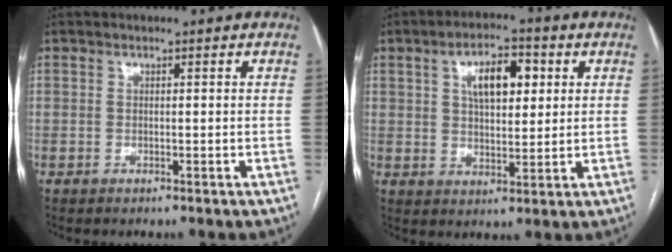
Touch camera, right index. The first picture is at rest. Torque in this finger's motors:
{"motor_torque": [0.54, 0.43, 0.46, 0.08]}